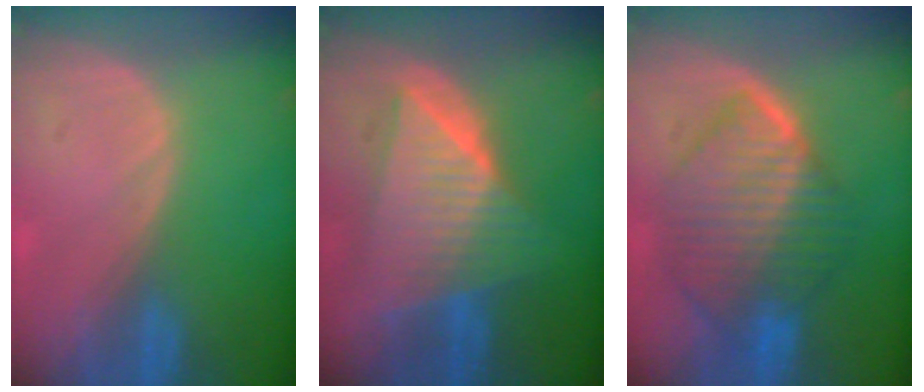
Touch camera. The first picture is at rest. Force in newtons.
{"total": 10.0, "press": 9.9, "slide": 0.7}
{"total": 10.6, "press": 10.5, "slide": 0.9}